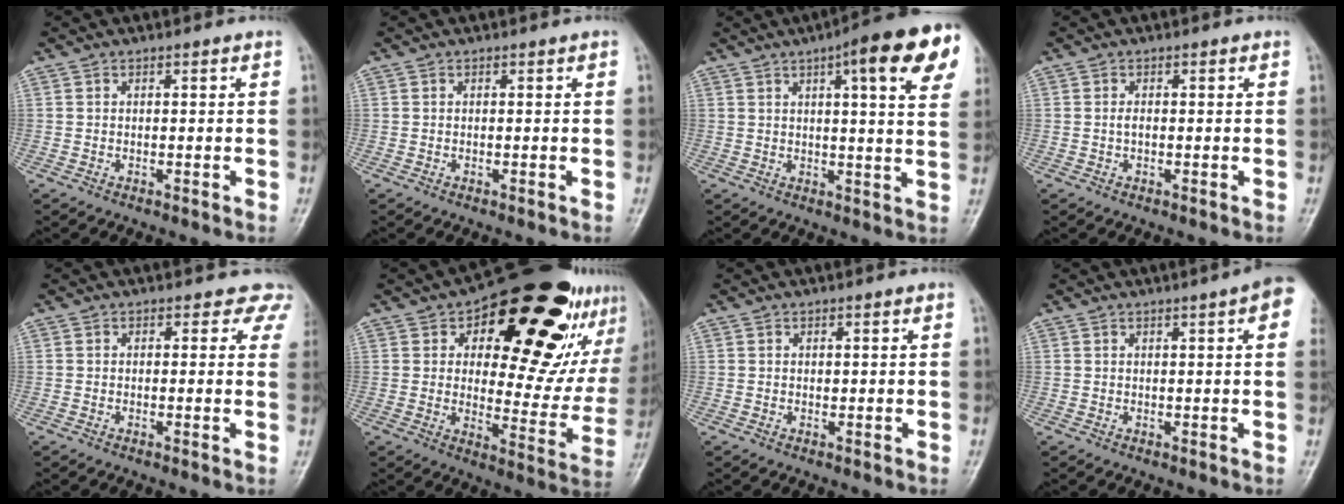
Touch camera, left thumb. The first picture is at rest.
{"total": 0.0}
{"total": 16.0, "force": [7.5, 3.5, 13.7], "torque": [-0.157, -0.012, 0.089]}
{"total": 1.0, "force": [-0.1, 0.5, 0.9], "torque": [-0.010, 0.003, -0.002]}
{"total": 3.7, "force": [2.6, 2.5, 1.0], "torque": [0.023, -0.008, 0.002]}
{"total": 28.3, "force": [13.6, 13.7, 20.7], "torque": [-0.224, -0.013, 0.195]}
{"total": 0.6, "force": [0.1, 0.3, 0.4], "torque": [0.000, 0.001, 0.004]}
{"total": 6.3, "force": [2.5, 0.9, 5.7], "torque": [-0.062, 0.004, 0.025]}